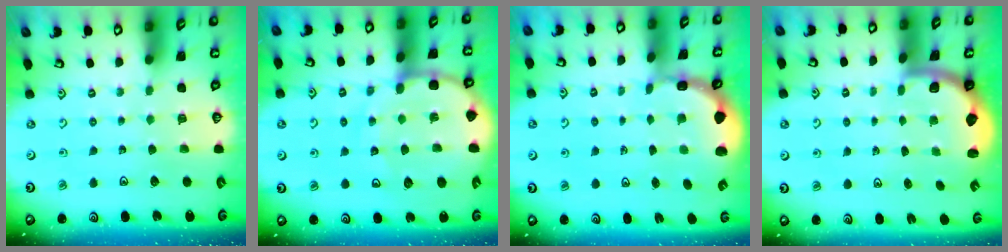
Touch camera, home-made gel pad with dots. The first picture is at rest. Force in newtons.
{"total": 14.7, "press": 14.5, "slide": 1.8}
{"total": 2.6, "press": 2.4, "slide": 0.9}
{"total": 2.0, "press": 2.0, "slide": 0.5}